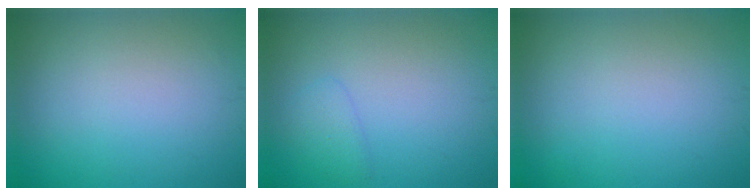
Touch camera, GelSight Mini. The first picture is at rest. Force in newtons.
{"total": 1.3, "press": 1.3, "slide": 0.0}
{"total": 0.0}